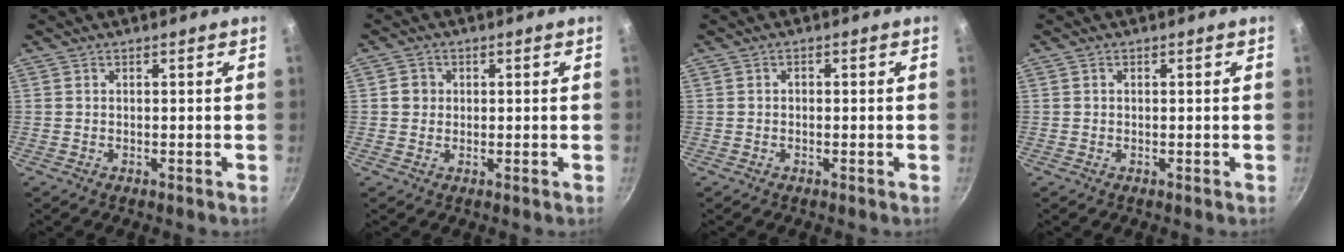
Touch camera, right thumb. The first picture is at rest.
{"total": 2.4, "force": [0.2, 2.3, 0.6], "torque": [0.003, 0.007, 0.000]}
{"total": 0.7, "force": [-0.2, 0.6, 0.4], "torque": [-0.004, 0.004, -0.003]}
{"total": 0.0}